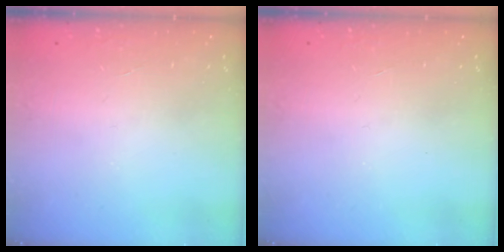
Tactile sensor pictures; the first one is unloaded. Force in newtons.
{"total": 0.0}